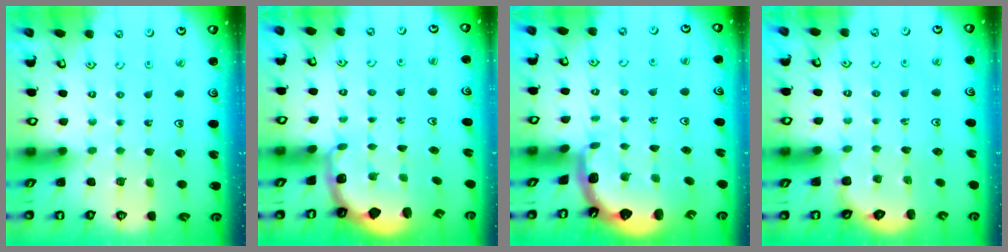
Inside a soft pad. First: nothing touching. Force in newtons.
{"total": 2.5, "press": 1.3, "slide": 2.1}
{"total": 2.7, "press": 1.5, "slide": 2.3}
{"total": 2.6, "press": 2.5, "slide": 0.5}